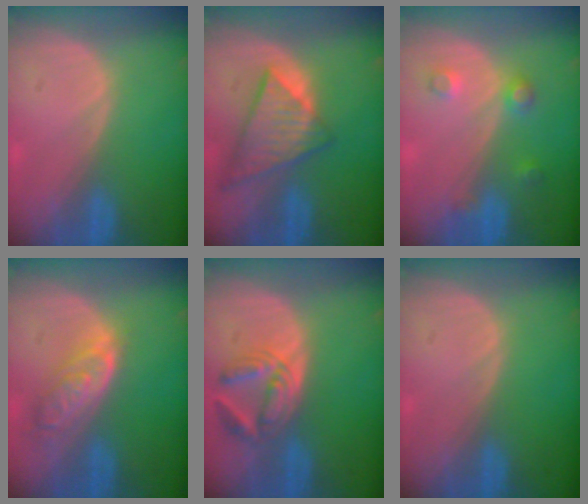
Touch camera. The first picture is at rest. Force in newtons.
{"total": 9.0, "press": 7.8, "slide": 4.4}
{"total": 3.6, "press": 3.3, "slide": 1.3}
{"total": 6.4, "press": 5.8, "slide": 2.7}
{"total": 5.7, "press": 5.7, "slide": 0.6}
{"total": 0.0}